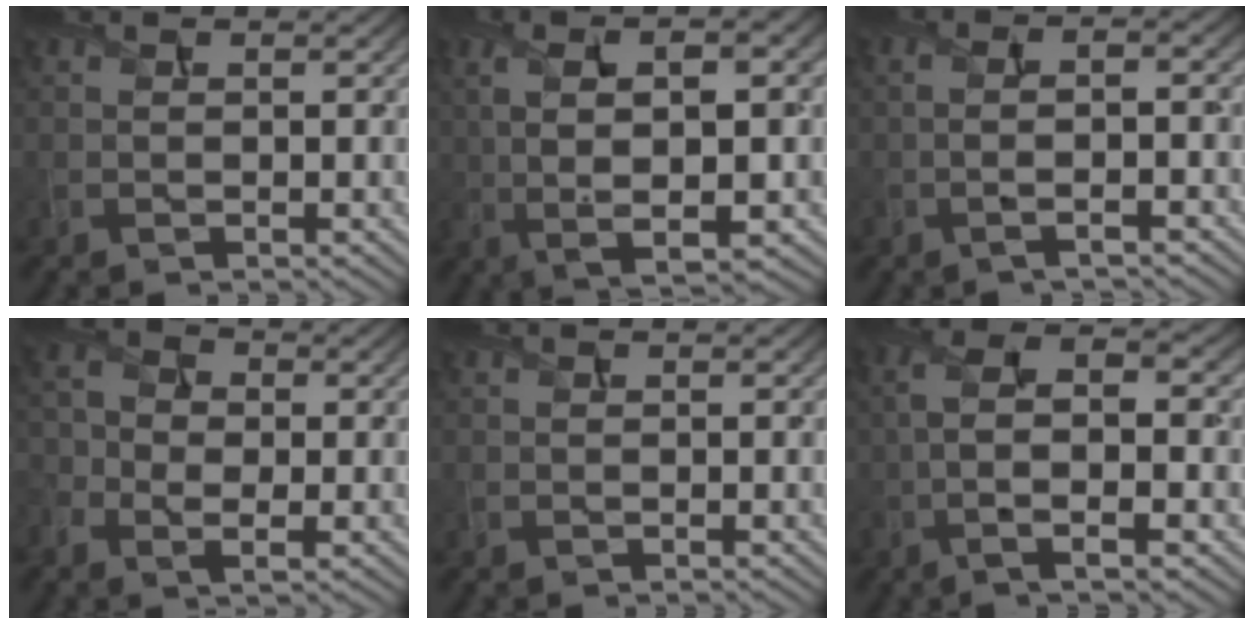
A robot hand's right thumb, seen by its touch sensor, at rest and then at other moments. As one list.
[{"total": 11.2, "force": [1.6, 3.4, 10.5], "torque": [-0.207, 0.006, 0.031]}, {"total": 4.3, "force": [-1.2, 1.2, 3.9], "torque": [-0.068, -0.002, -0.026]}, {"total": 5.3, "force": [-1.8, 3.7, 3.5], "torque": [-0.079, -0.010, -0.035]}, {"total": 0.0}, {"total": 9.0, "force": [-1.1, 3.0, 8.4], "torque": [-0.177, 0.011, -0.025]}]